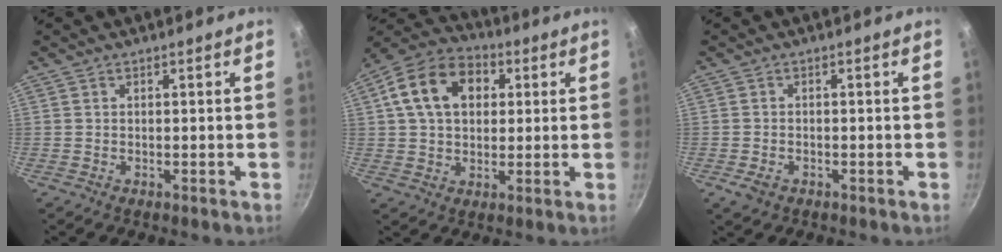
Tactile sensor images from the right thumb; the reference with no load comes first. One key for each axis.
{"total": 14.6, "fx": 3.8, "fy": 10.5, "fz": 9.4, "tx": -0.142, "ty": 0.021, "tz": 0.047}
{"total": 2.7, "fx": -1.3, "fy": 1.8, "fz": 1.5, "tx": -0.030, "ty": 0.005, "tz": -0.020}